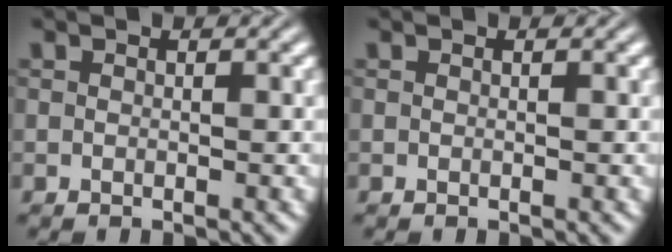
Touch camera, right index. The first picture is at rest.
{"total": 0.0}